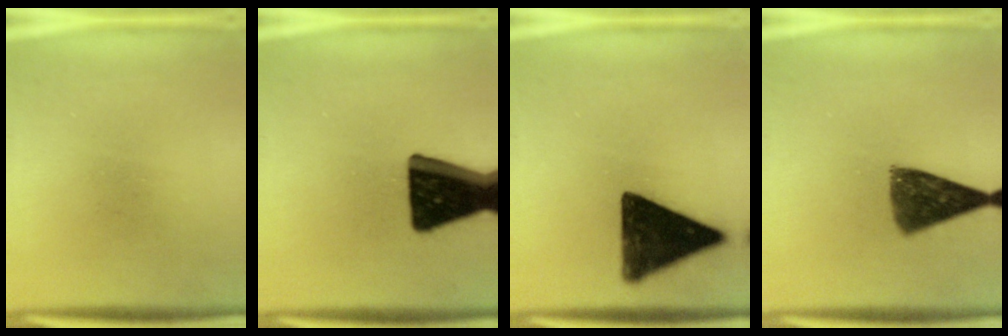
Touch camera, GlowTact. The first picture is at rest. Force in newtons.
{"total": 19.3}
{"total": 15.0}
{"total": 9.4}